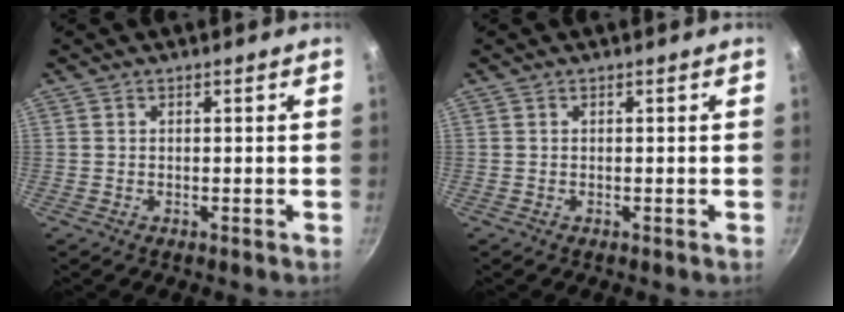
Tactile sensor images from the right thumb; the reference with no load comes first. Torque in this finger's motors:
{"motor_torque": [-0.05, 0.05, 0.00, 0.00, 0.00]}